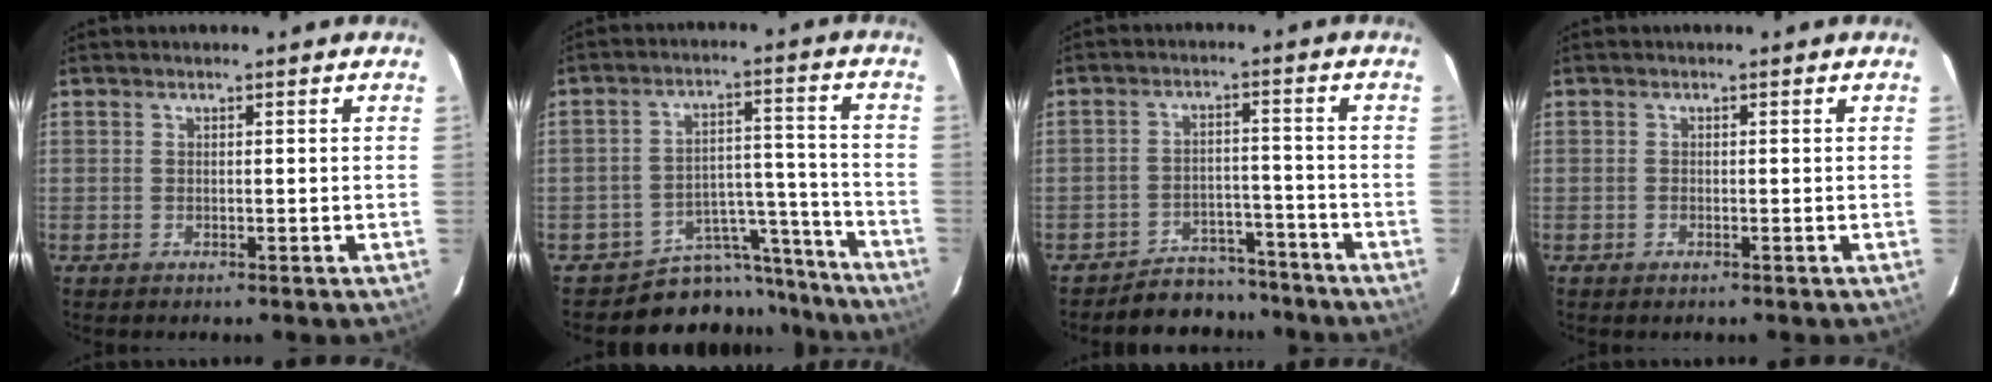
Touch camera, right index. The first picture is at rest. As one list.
[{"total": 11.6, "force": [-10.7, 4.6, -0.3], "torque": [0.031, 0.075, -0.150]}, {"total": 7.6, "force": [-6.8, 3.3, -0.3], "torque": [0.018, 0.027, -0.104]}, {"total": 0.5, "force": [-0.3, 0.2, 0.3], "torque": [-0.007, 0.000, -0.003]}]